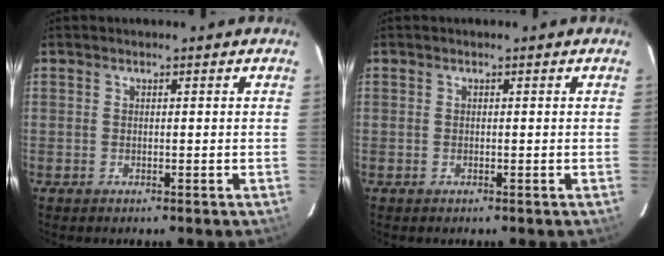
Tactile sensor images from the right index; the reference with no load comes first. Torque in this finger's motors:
{"motor_torque": [0.00, 0.00, 0.02, 0.01]}